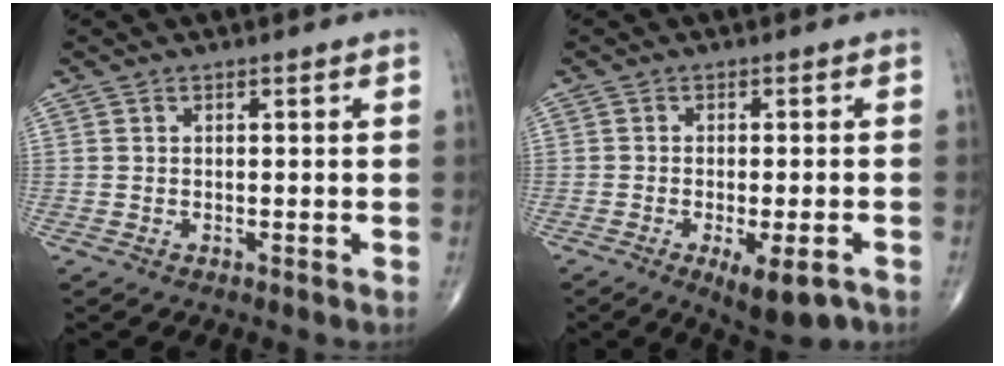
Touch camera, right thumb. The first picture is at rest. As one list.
[{"total": 7.8, "force": [-3.9, 2.6, 6.2], "torque": [-0.083, 0.001, -0.051]}]